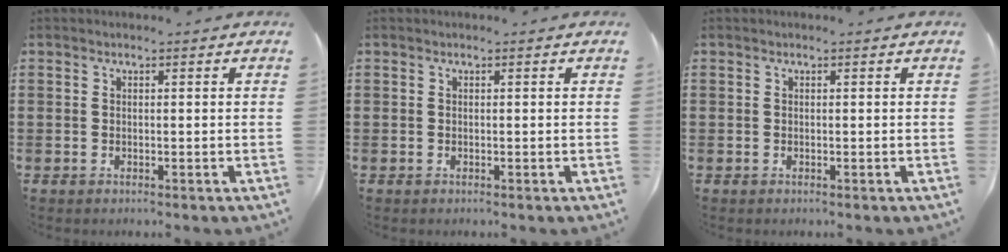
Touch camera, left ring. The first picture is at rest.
{"total": 0.0}
{"total": 0.0}